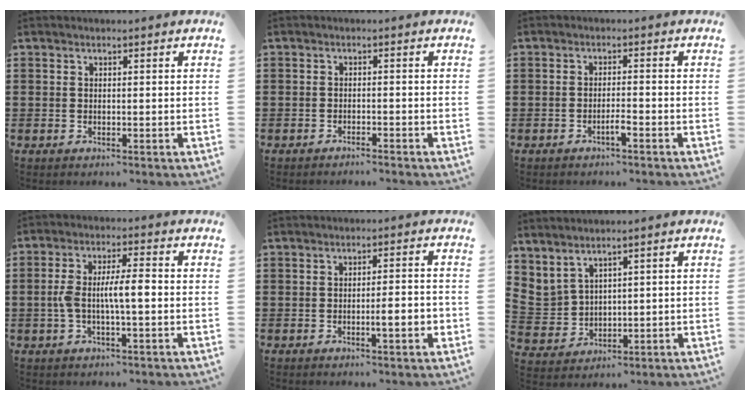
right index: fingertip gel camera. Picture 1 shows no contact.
{"total": 1.3, "force": [-1.3, -0.1, 0.2], "torque": [-0.007, 0.002, -0.026]}
{"total": 2.0, "force": [-1.2, 0.0, 1.5], "torque": [-0.027, -0.003, -0.022]}
{"total": 5.9, "force": [-0.7, 1.4, 5.7], "torque": [-0.117, 0.001, -0.019]}
{"total": 3.9, "force": [-1.0, 0.3, 3.7], "torque": [-0.054, -0.007, -0.021]}
{"total": 2.6, "force": [2.1, 1.4, 0.2], "torque": [-0.019, -0.005, 0.038]}